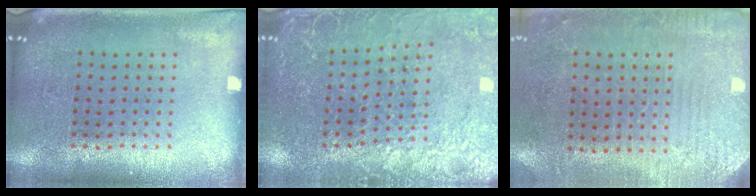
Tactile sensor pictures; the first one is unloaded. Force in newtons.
{"total": 2.7, "press": 2.7, "slide": 0.3}
{"total": 2.8, "press": 2.4, "slide": 1.5}